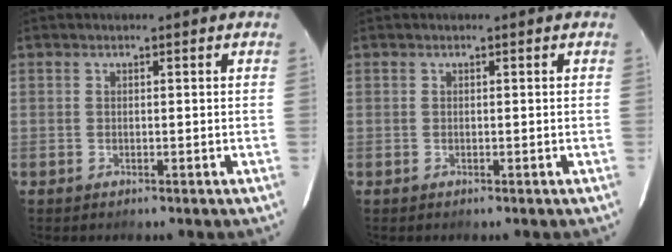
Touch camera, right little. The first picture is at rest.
{"total": 0.0}